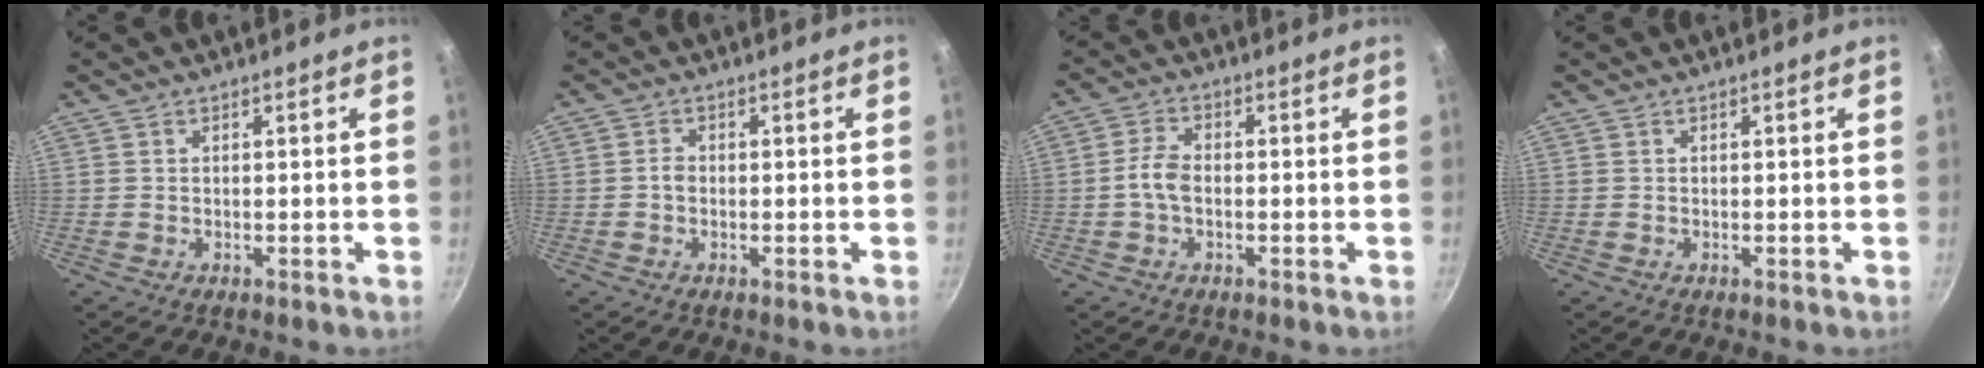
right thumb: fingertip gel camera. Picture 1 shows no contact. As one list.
[{"total": 1.4, "force": [-0.3, 1.1, 0.9], "torque": [-0.014, 0.008, -0.007]}, {"total": 4.2, "force": [-0.8, 2.5, 3.4], "torque": [-0.068, 0.018, -0.021]}, {"total": 0.0}]